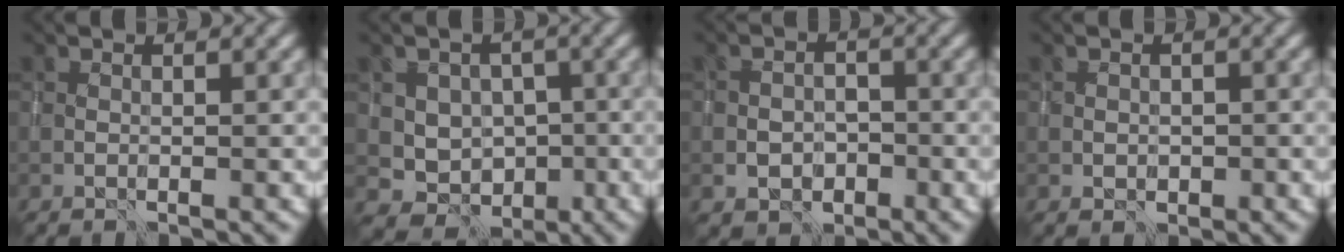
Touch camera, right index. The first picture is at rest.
{"total": 4.3, "force": [-0.5, 3.9, 1.9], "torque": [-0.016, 0.001, -0.006]}
{"total": 2.9, "force": [-1.3, 2.2, 1.4], "torque": [-0.019, 0.001, -0.022]}
{"total": 1.0, "force": [-0.1, 1.0, 0.4], "torque": [-0.005, -0.003, 0.002]}